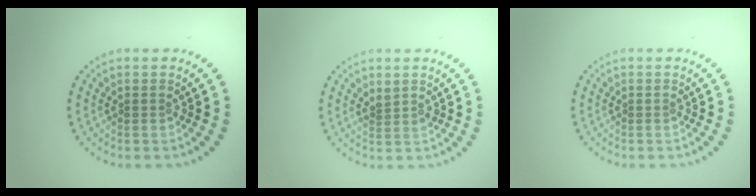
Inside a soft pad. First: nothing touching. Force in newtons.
{"total": 1.0, "press": 0.8, "slide": 0.6}
{"total": 0.0}